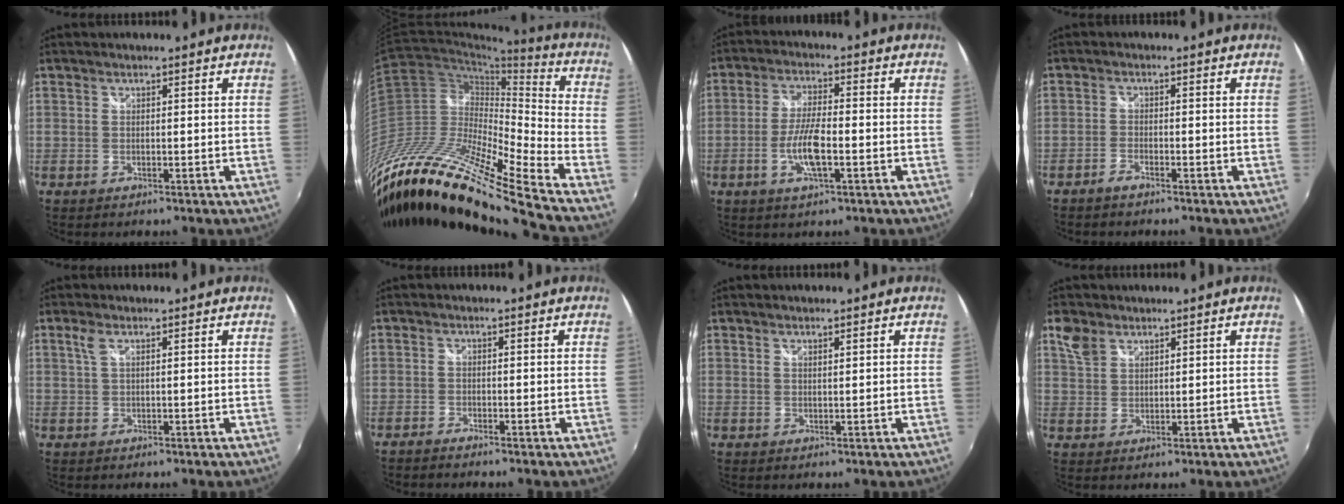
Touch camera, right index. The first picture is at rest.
{"total": 24.5, "force": [-19.7, 1.7, 14.5], "torque": [-0.250, -0.035, -0.377]}
{"total": 7.0, "force": [-2.3, 1.5, 6.4], "torque": [-0.132, 0.000, -0.046]}
{"total": 1.7, "force": [-1.5, 0.3, 0.6], "torque": [-0.023, 0.001, -0.035]}
{"total": 1.5, "force": [0.6, 0.5, 1.3], "torque": [-0.028, 0.004, 0.009]}
{"total": 1.7, "force": [-1.6, 0.1, 0.4], "torque": [-0.019, -0.008, -0.033]}
{"total": 0.7, "force": [0.6, 0.0, 0.3], "torque": [-0.003, 0.000, 0.011]}
{"total": 4.1, "force": [2.5, 2.7, 1.8], "torque": [-0.037, 0.011, 0.051]}